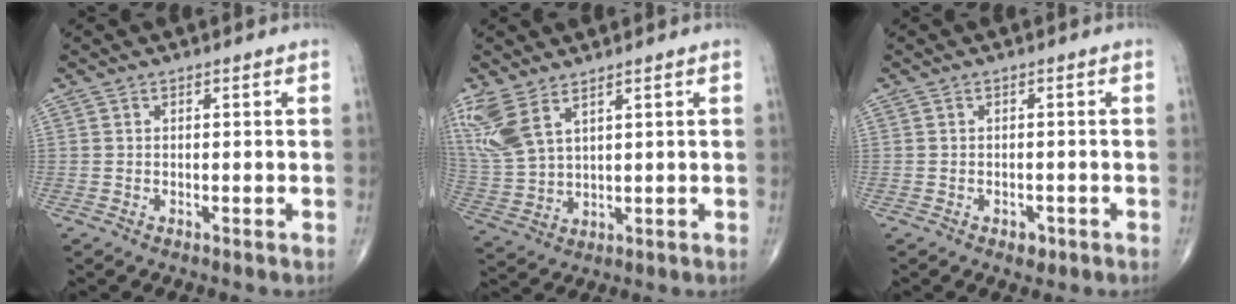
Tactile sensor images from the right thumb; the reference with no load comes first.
{"total": 10.2, "force": [6.0, 4.5, 6.9], "torque": [-0.165, -0.015, 0.140]}
{"total": 1.7, "force": [-0.9, 1.1, 0.9], "torque": [-0.008, 0.002, -0.009]}